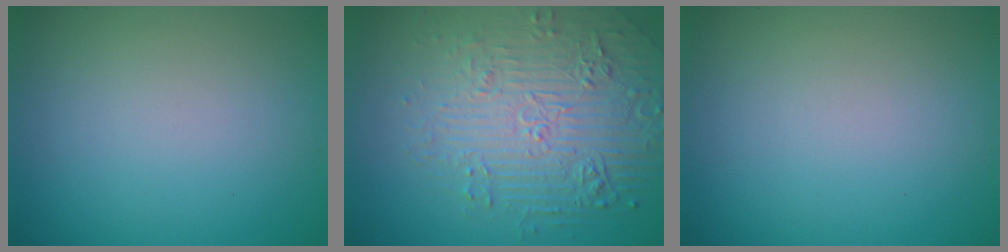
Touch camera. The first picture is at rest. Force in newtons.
{"total": 6.9, "press": 5.3, "slide": 4.4}
{"total": 0.0}